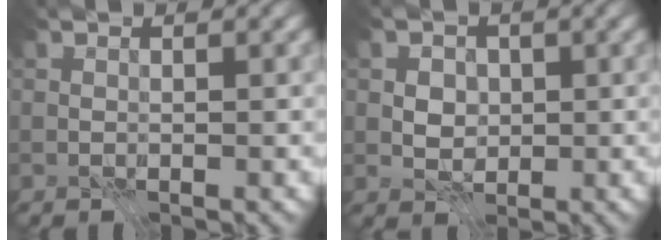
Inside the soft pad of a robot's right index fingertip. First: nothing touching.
{"total": 3.0, "force": [0.2, 2.5, 1.7], "torque": [-0.021, 0.009, -0.003]}